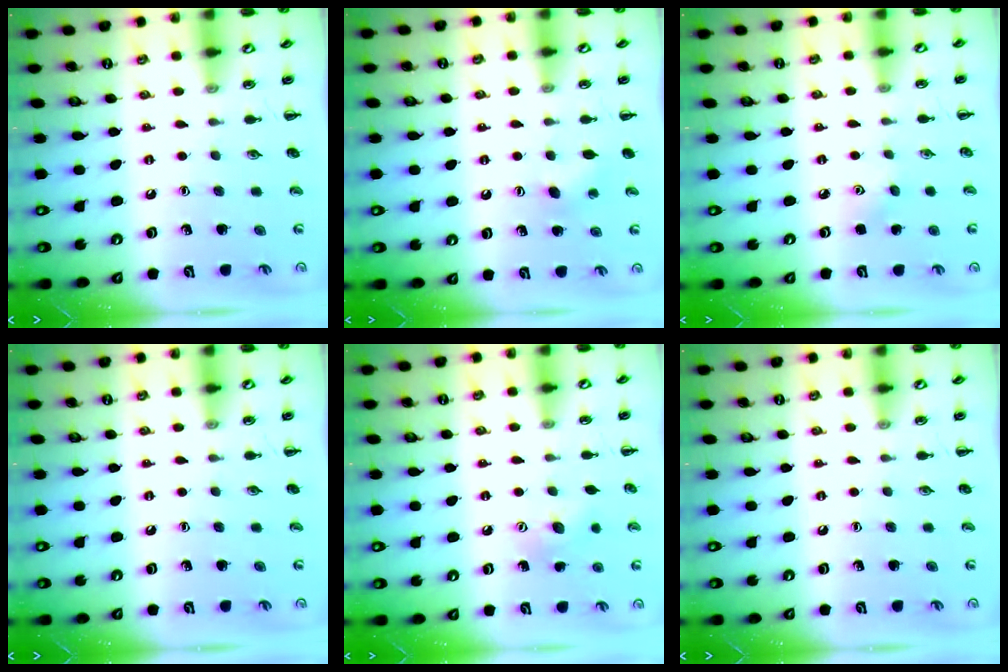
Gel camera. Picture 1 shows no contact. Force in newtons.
{"total": 4.6, "press": 4.5, "slide": 1.2}
{"total": 4.0, "press": 3.8, "slide": 1.0}
{"total": 0.0}
{"total": 6.9, "press": 6.7, "slide": 1.5}
{"total": 0.0}